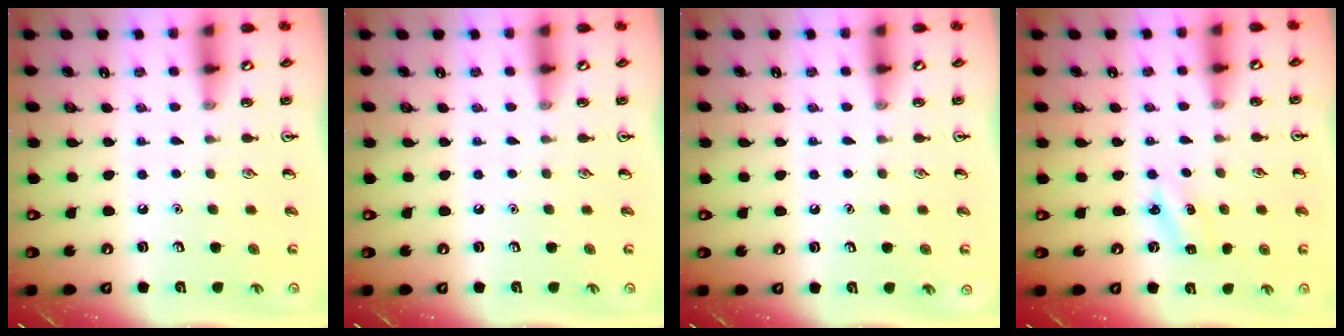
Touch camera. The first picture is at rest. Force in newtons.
{"total": 0.0}
{"total": 0.0}
{"total": 2.6, "press": 2.4, "slide": 0.8}